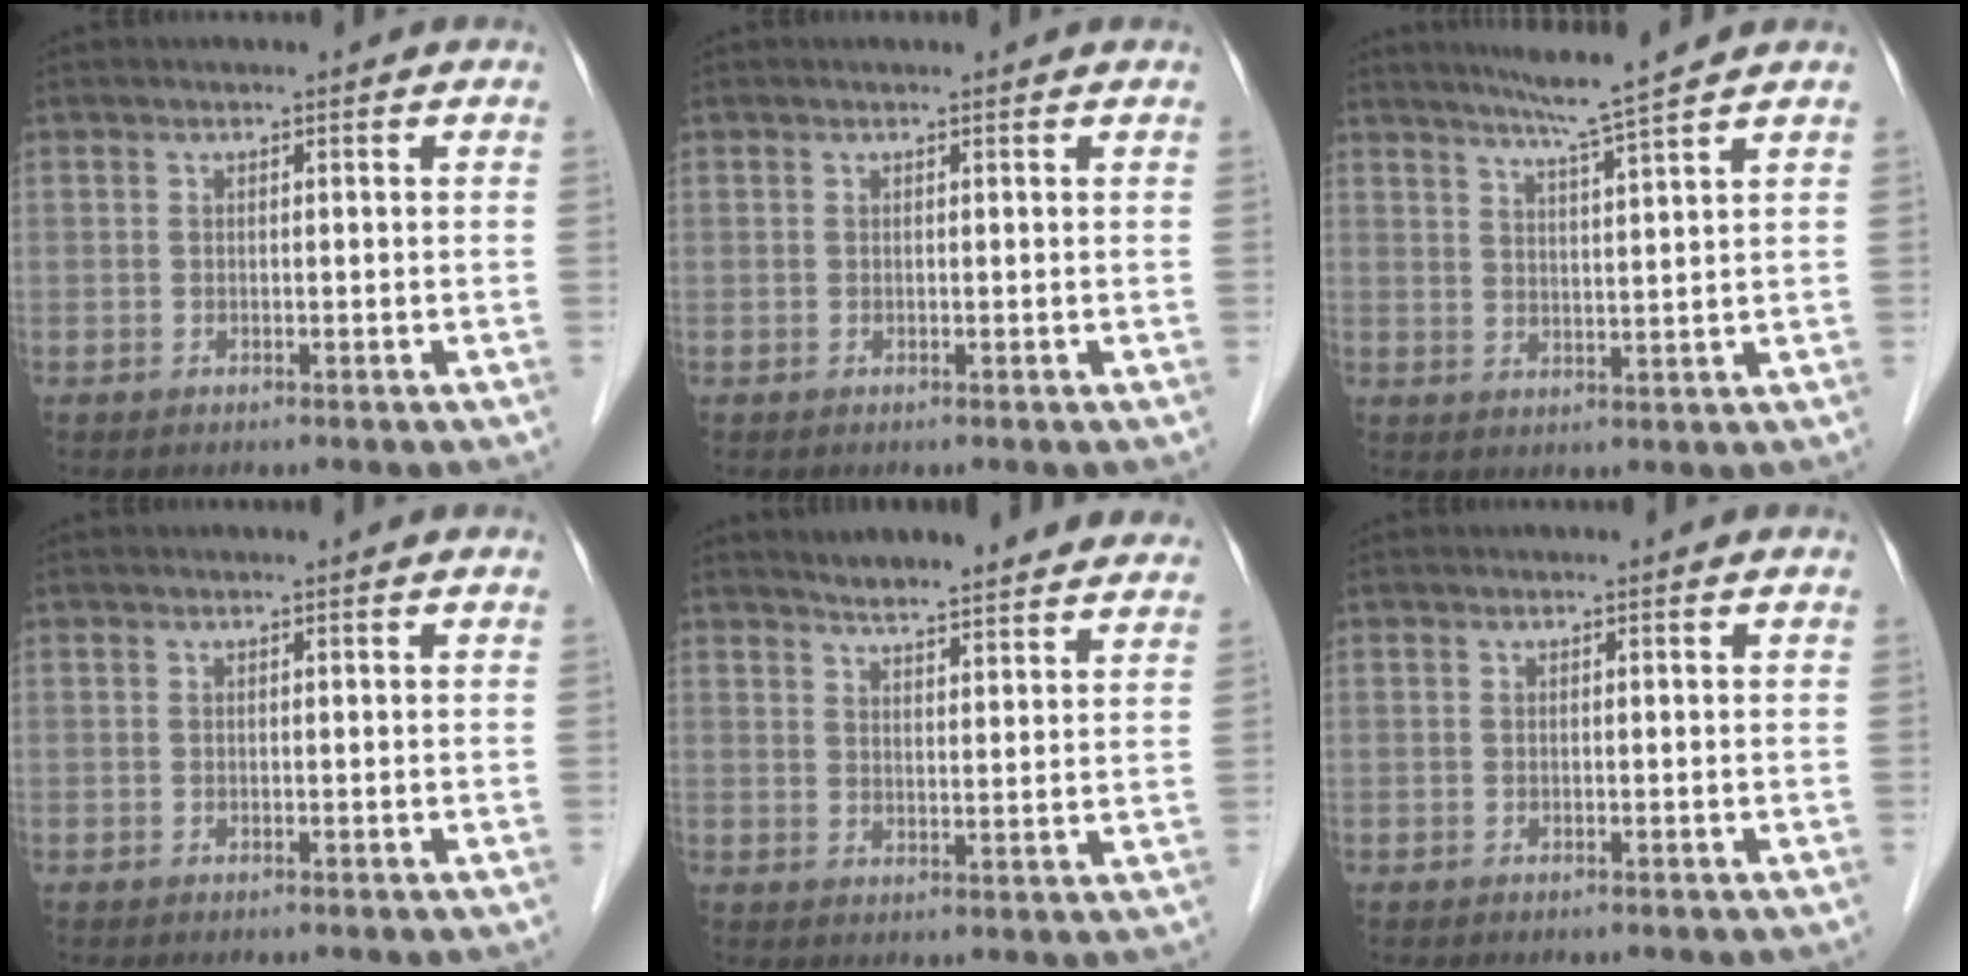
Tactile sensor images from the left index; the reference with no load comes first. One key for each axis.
{"total": 0.7, "fx": 0.7, "fy": 0.1, "fz": 0.2, "tx": -0.008, "ty": 0.001, "tz": 0.007}
{"total": 6.7, "fx": 5.6, "fy": -1.8, "fz": 3.2, "tx": -0.055, "ty": -0.008, "tz": 0.092}
{"total": 0.0}
{"total": 14.4, "fx": 13.3, "fy": 1.8, "fz": 5.2, "tx": -0.063, "ty": 0.008, "tz": 0.162}
{"total": 0.0}